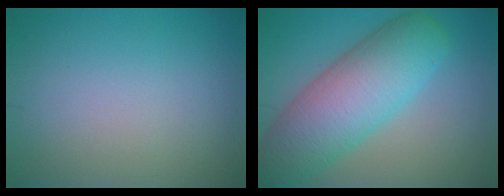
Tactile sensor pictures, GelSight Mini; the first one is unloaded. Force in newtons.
{"total": 9.5, "press": 9.5, "slide": 0.3}